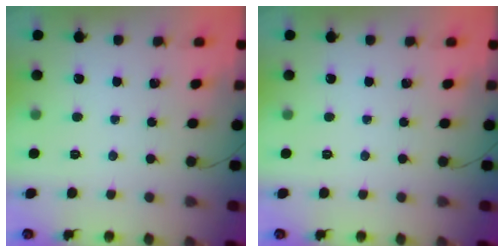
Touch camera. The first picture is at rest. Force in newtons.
{"total": 0.0}